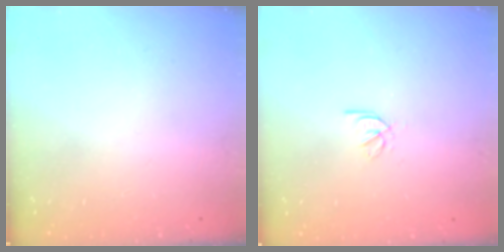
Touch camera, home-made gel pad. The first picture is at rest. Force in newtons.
{"total": 2.3, "press": 2.2, "slide": 0.5}